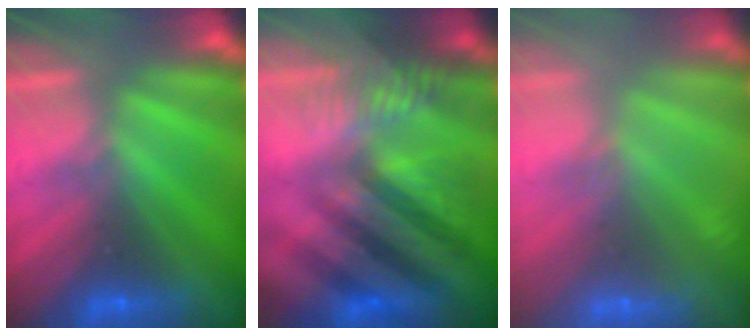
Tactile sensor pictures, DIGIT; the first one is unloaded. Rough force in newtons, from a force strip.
{"total": 6.9}
{"total": 2.4}